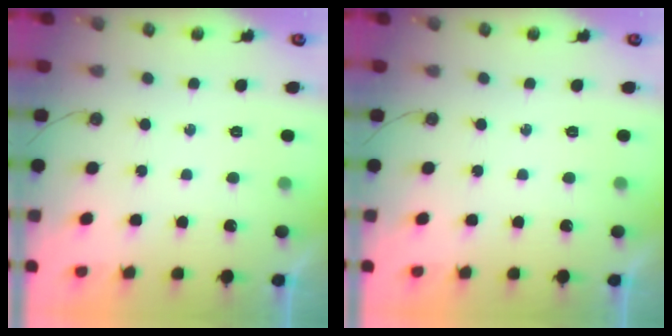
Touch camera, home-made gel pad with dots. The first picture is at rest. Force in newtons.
{"total": 0.0}